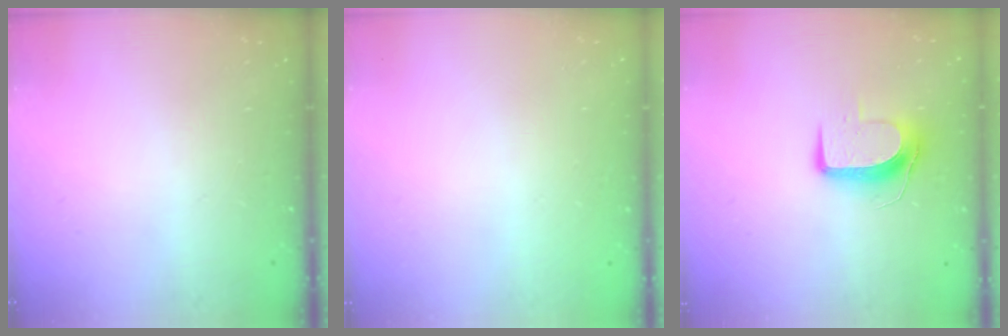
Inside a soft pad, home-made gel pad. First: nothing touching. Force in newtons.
{"total": 0.0}
{"total": 9.4, "press": 9.4, "slide": 0.3}